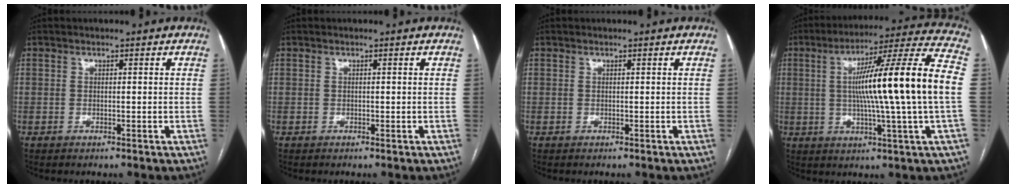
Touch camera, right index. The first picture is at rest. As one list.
[{"total": 0.0}, {"total": 0.0}, {"total": 19.5, "force": [0.7, -1.5, 19.4], "torque": [-0.297, 0.011, -0.001]}]